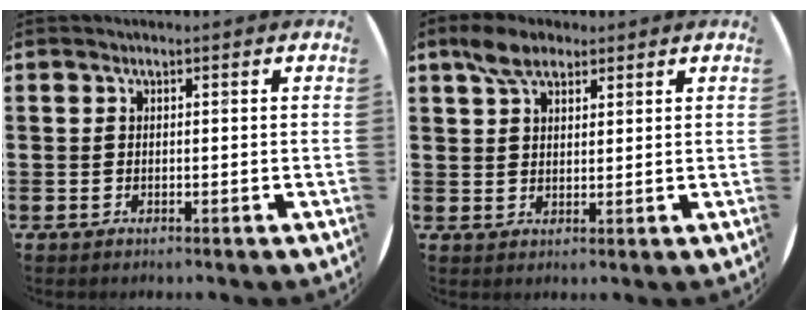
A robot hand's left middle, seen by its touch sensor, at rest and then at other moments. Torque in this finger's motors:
{"motor_torque": [0.27, -0.24, -0.09, -0.04]}